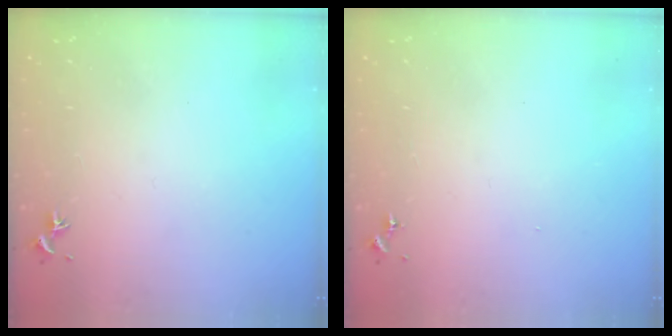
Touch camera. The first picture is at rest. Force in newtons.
{"total": 0.0}